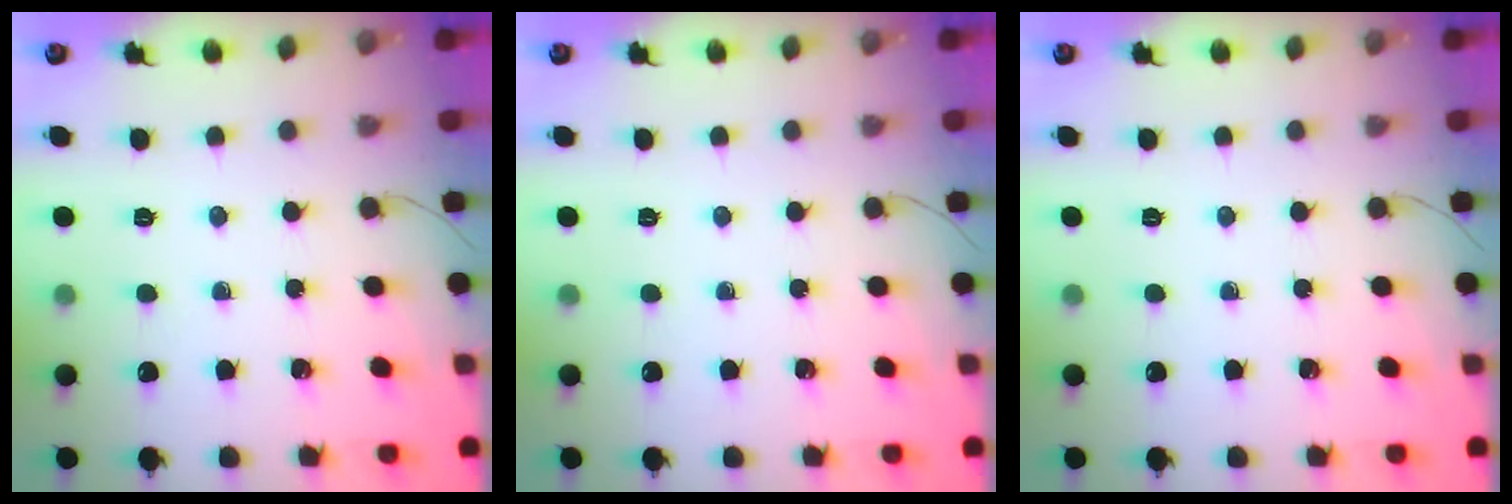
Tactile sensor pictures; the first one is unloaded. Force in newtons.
{"total": 0.0}
{"total": 0.0}